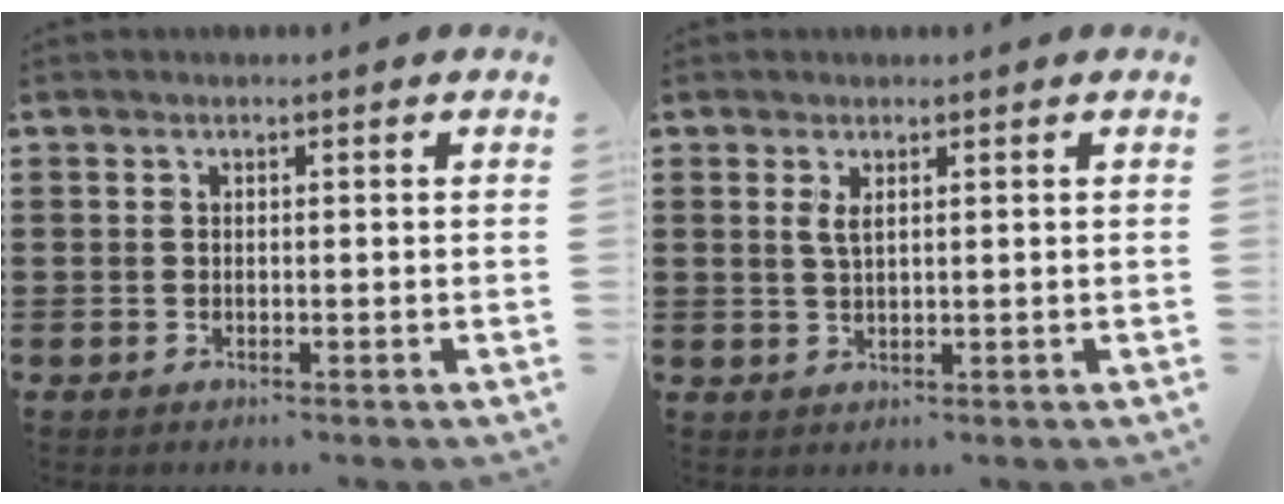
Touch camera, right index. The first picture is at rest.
{"total": 1.9, "force": [0.9, 0.6, 1.6], "torque": [-0.034, 0.003, 0.016]}